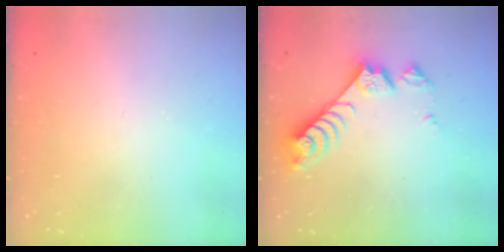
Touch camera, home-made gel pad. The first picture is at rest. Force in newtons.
{"total": 8.8, "press": 8.8, "slide": 0.4}